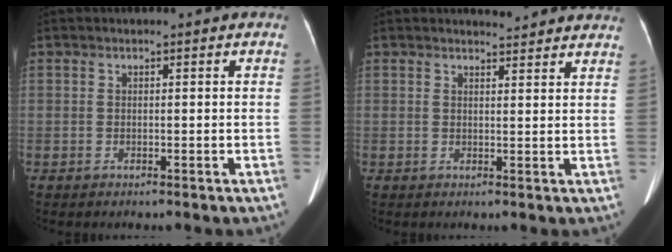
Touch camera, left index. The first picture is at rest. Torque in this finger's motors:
{"motor_torque": [-0.08, -0.18, -0.07, -0.02]}